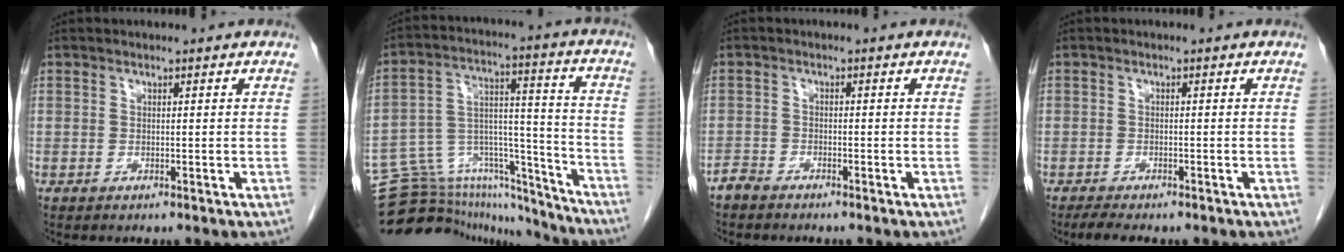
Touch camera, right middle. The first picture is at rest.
{"total": 19.2, "force": [-18.4, 4.9, 3.0], "torque": [-0.062, 0.072, -0.276]}
{"total": 2.0, "force": [-1.9, 0.5, 0.3], "torque": [-0.006, -0.002, -0.034]}
{"total": 3.5, "force": [-2.9, 1.0, 1.7], "torque": [-0.032, -0.009, -0.043]}